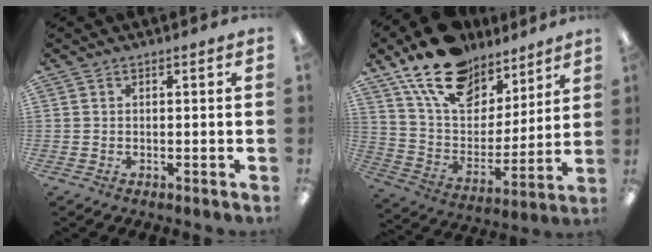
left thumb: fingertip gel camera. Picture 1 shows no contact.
{"total": 18.5, "force": [13.5, 10.0, 7.8], "torque": [-0.156, -0.074, 0.250]}